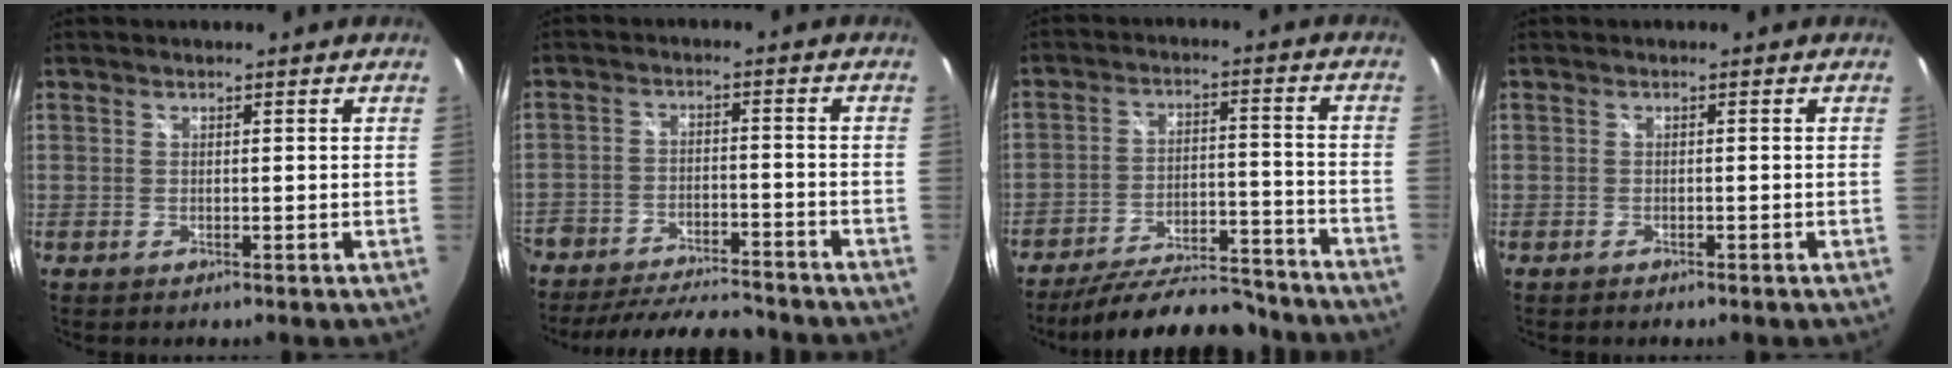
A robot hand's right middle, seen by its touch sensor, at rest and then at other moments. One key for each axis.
{"total": 19.3, "fx": -16.2, "fy": 6.3, "fz": 8.4, "tx": -0.191, "ty": -0.014, "tz": -0.240}
{"total": 18.3, "fx": -16.4, "fy": 4.4, "fz": 6.8, "tx": -0.123, "ty": 0.007, "tz": -0.224}
{"total": 1.5, "fx": -1.2, "fy": 0.4, "fz": 0.7, "tx": -0.014, "ty": -0.006, "tz": -0.021}